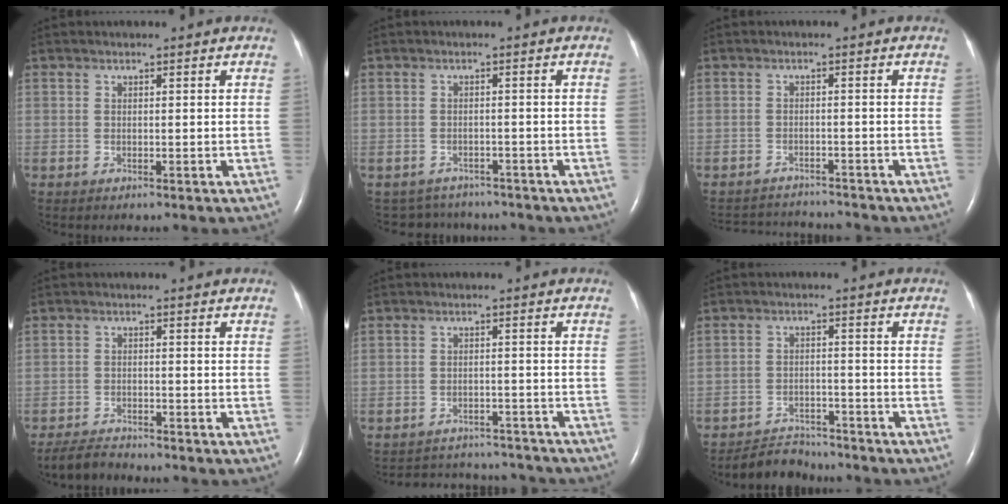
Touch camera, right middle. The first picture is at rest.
{"total": 5.7, "force": [-5.2, 2.3, 0.0], "torque": [-0.001, 0.010, -0.065]}
{"total": 8.1, "force": [-8.0, 0.9, 1.0], "torque": [-0.020, 0.003, -0.113]}
{"total": 3.3, "force": [-3.3, 0.4, 0.6], "torque": [-0.016, -0.014, -0.060]}
{"total": 11.1, "force": [-10.6, 3.1, 1.2], "torque": [-0.027, 0.015, -0.129]}
{"total": 4.9, "force": [-4.7, 1.4, -0.3], "torque": [-0.001, -0.005, -0.078]}